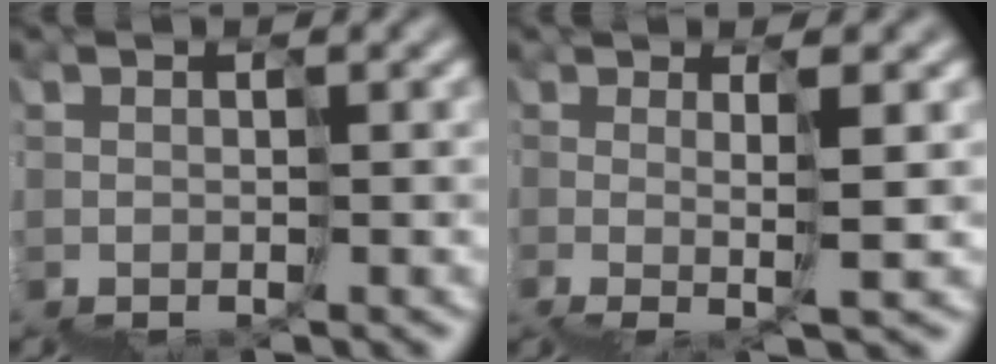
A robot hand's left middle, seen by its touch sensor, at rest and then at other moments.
{"total": 2.6, "force": [2.3, -1.2, 0.6], "torque": [0.018, 0.027, 0.036]}